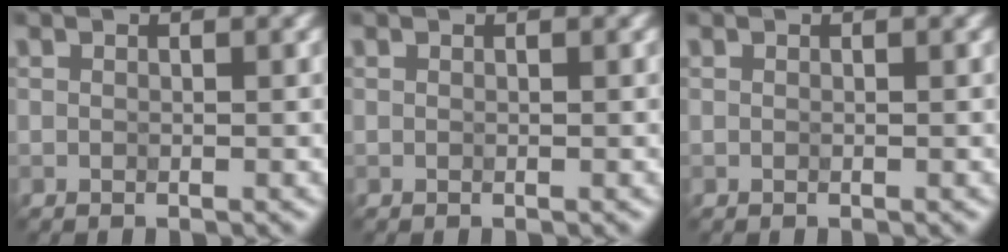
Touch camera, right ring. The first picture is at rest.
{"total": 0.0}
{"total": 0.0}